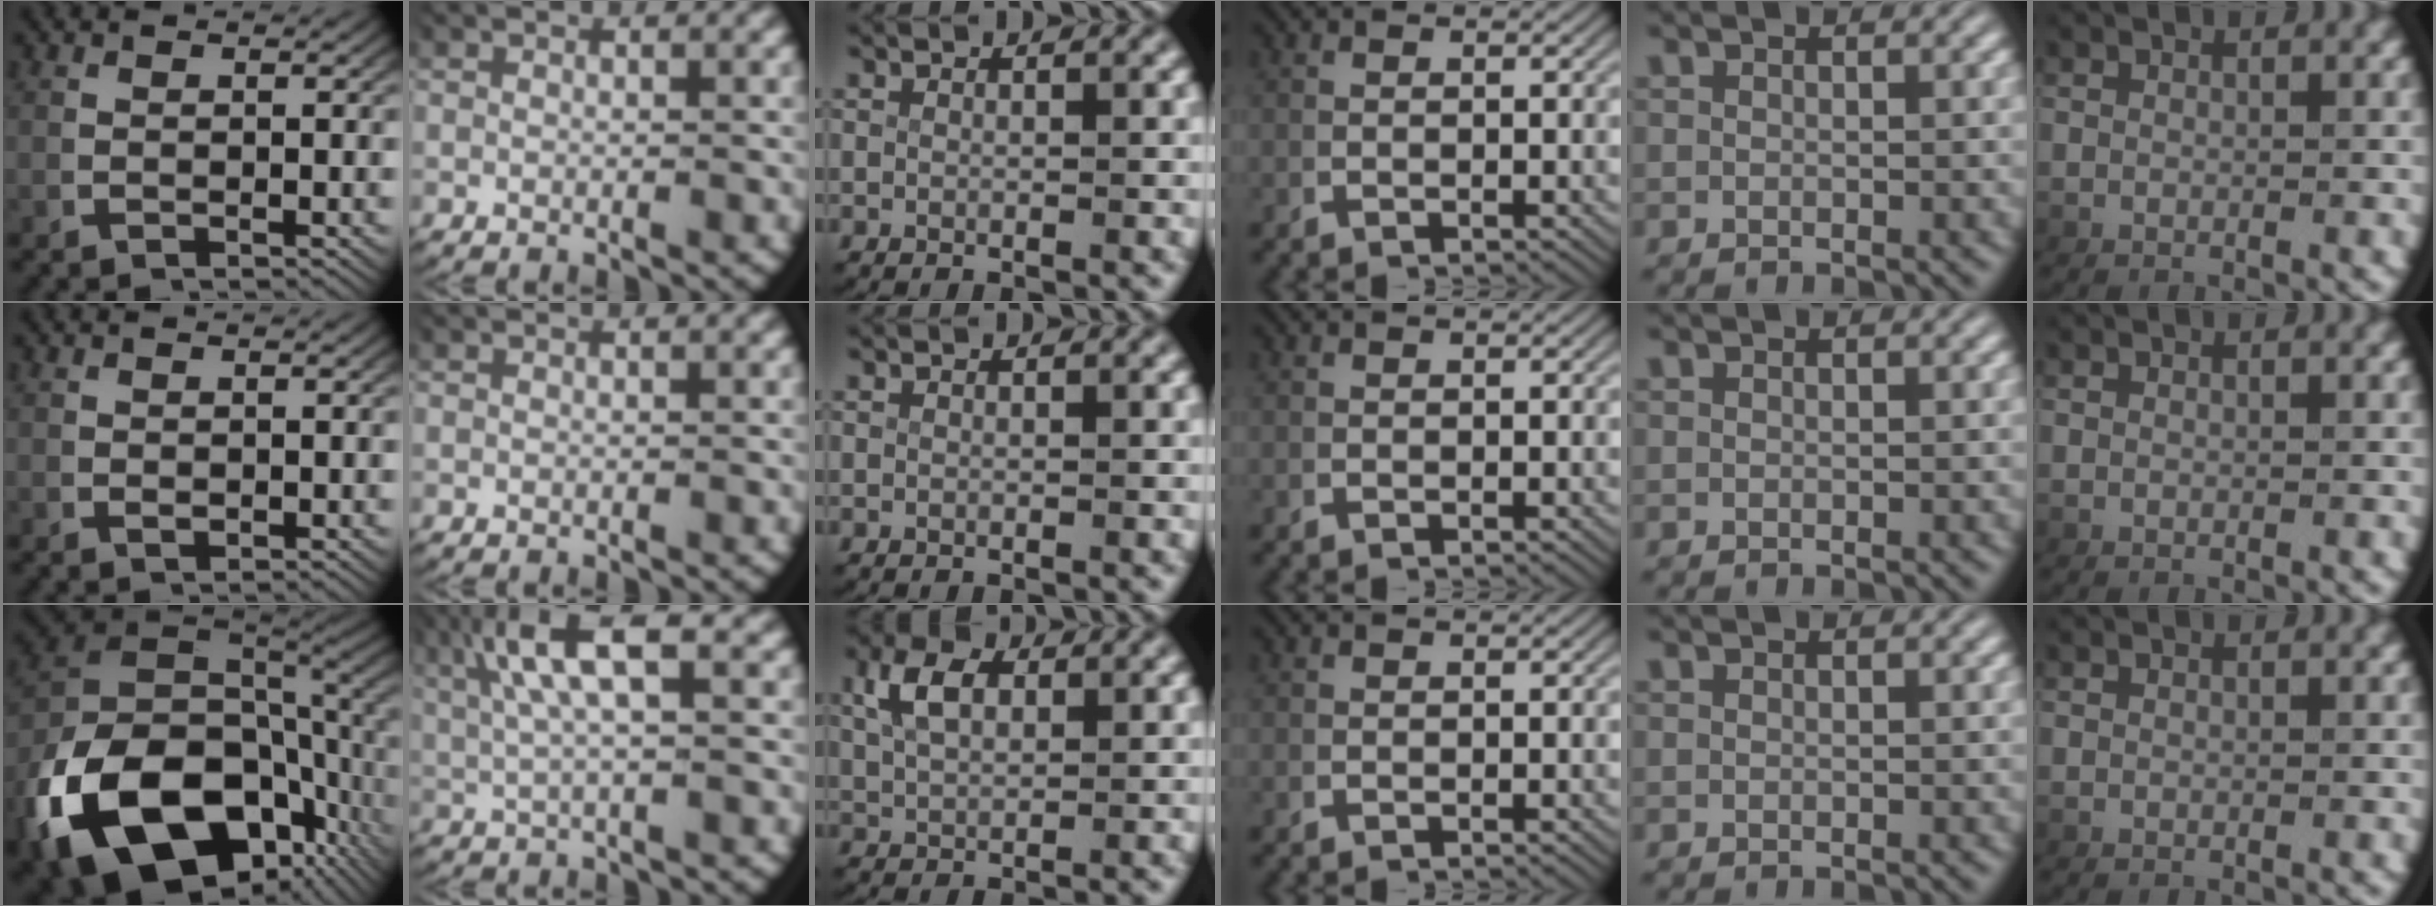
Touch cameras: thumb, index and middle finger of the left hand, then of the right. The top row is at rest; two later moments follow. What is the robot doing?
{"motion": "lift_and_place", "object": "photo album"}